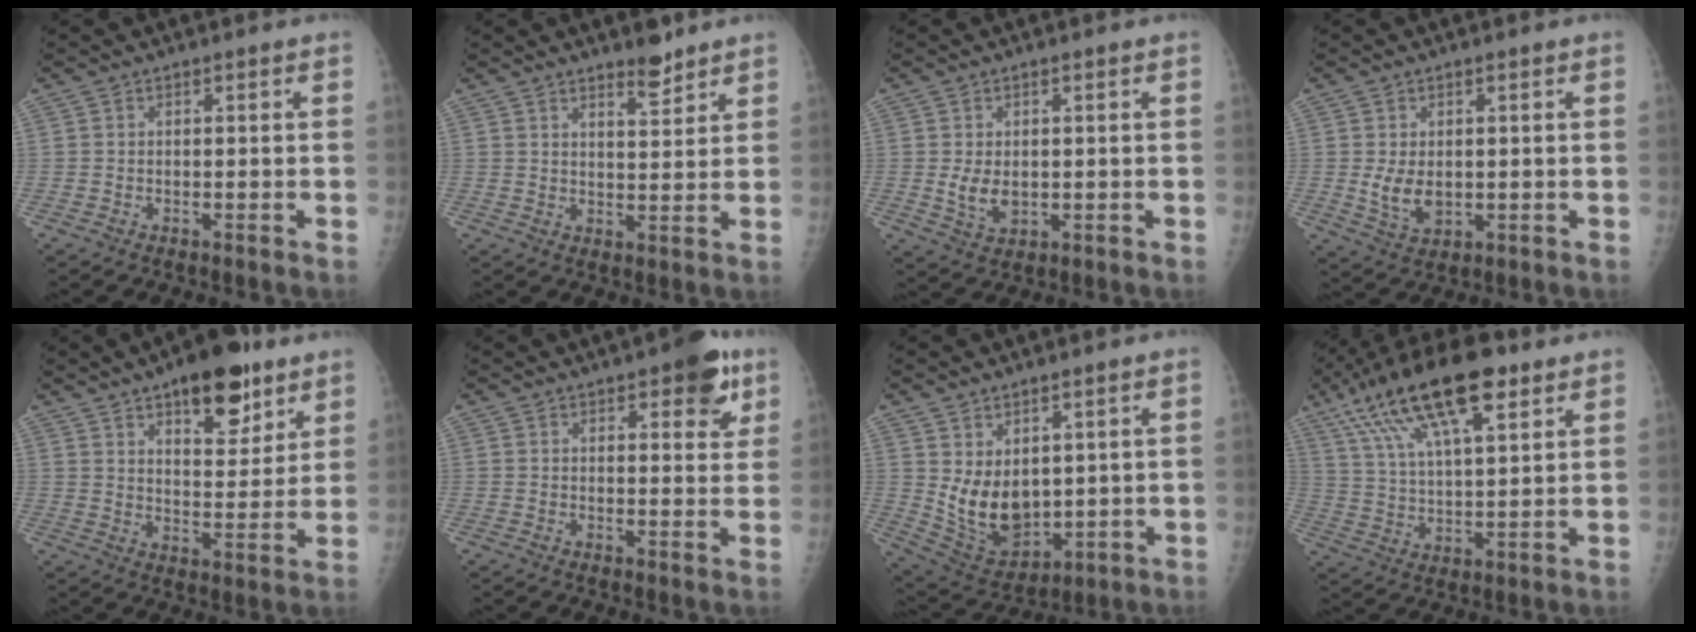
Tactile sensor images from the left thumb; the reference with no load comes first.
{"total": 4.7, "force": [3.7, 1.4, 2.5], "torque": [-0.026, -0.030, 0.058]}
{"total": 4.5, "force": [0.0, 3.0, 3.4], "torque": [-0.051, -0.009, 0.010]}
{"total": 5.4, "force": [0.0, 3.6, 4.0], "torque": [-0.063, -0.012, 0.012]}
{"total": 14.7, "force": [8.9, 6.4, 9.8], "torque": [-0.097, -0.045, 0.132]}
{"total": 8.1, "force": [4.3, 3.2, 6.1], "torque": [-0.050, -0.015, 0.049]}
{"total": 10.9, "force": [2.0, 7.3, 7.9], "torque": [-0.109, -0.028, 0.066]}
{"total": 20.3, "force": [11.1, 7.1, 15.4], "torque": [-0.267, -0.007, 0.199]}